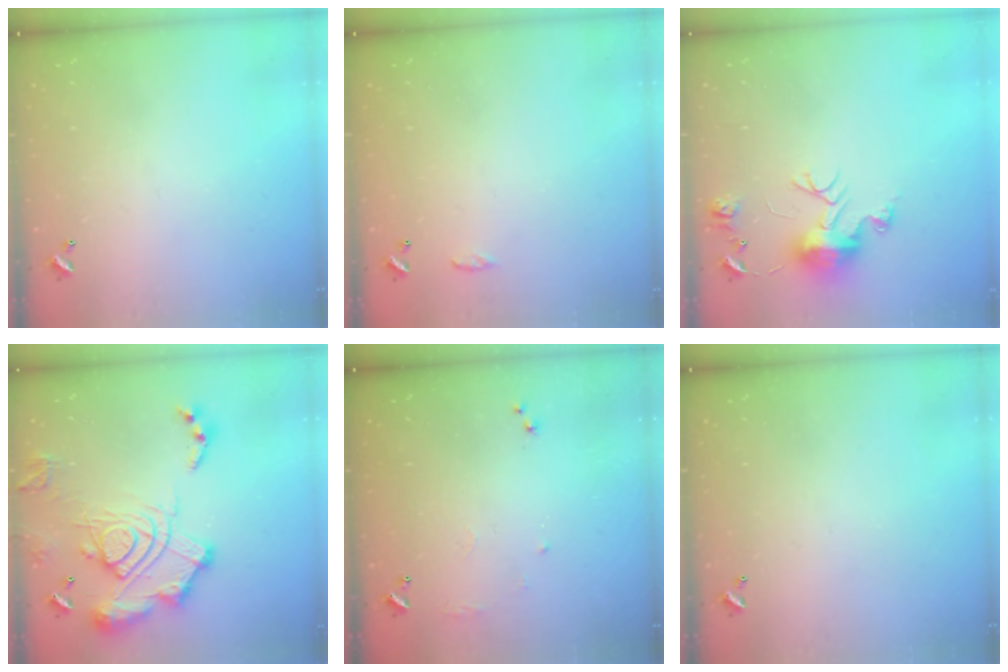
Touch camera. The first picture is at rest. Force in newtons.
{"total": 3.0, "press": 3.0, "slide": 0.5}
{"total": 11.6, "press": 11.6, "slide": 1.1}
{"total": 20.2, "press": 20.0, "slide": 2.4}
{"total": 6.4, "press": 6.3, "slide": 1.0}
{"total": 0.0}